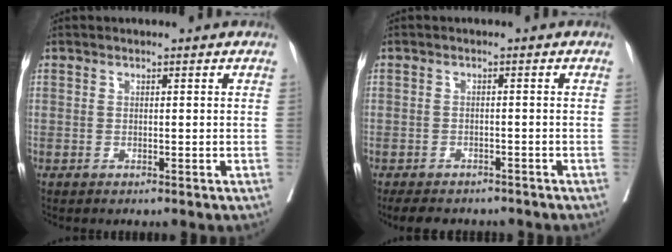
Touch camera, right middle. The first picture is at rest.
{"total": 8.0, "force": [-6.9, 3.1, 2.6], "torque": [-0.041, -0.004, -0.090]}